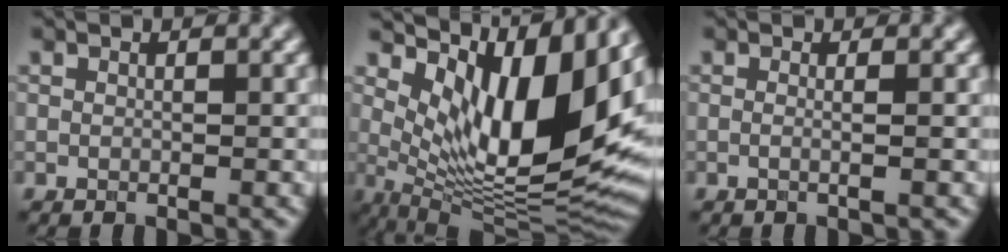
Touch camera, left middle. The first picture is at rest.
{"total": 12.9, "force": [4.2, 5.0, 11.1], "torque": [-0.178, -0.018, 0.089]}
{"total": 1.9, "force": [0.3, 1.0, 1.6], "torque": [-0.003, -0.002, -0.023]}